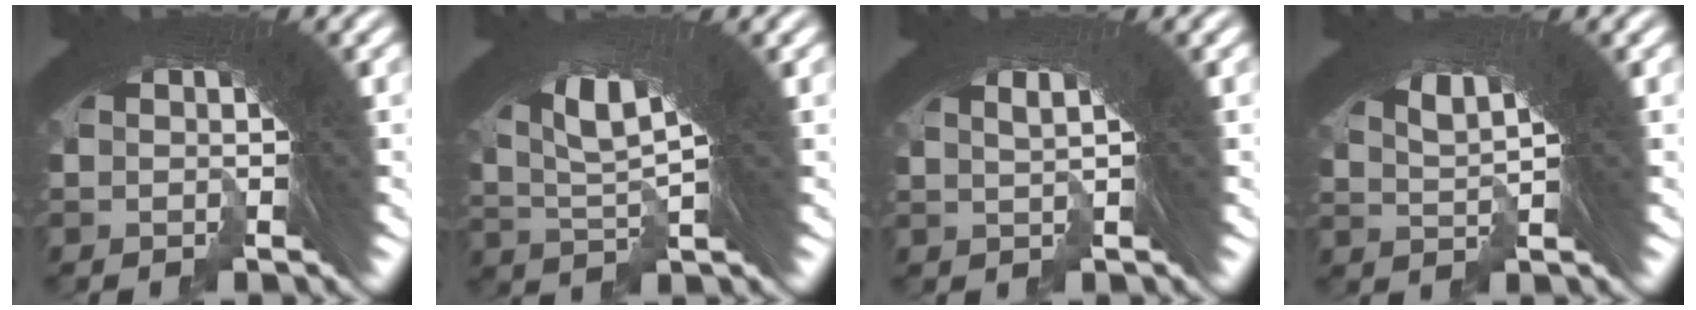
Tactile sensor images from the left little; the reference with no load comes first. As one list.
[{"total": 8.3, "force": [-0.2, 4.7, 6.8], "torque": [-0.154, -0.030, 0.008]}, {"total": 2.6, "force": [0.6, 1.6, 2.0], "torque": [-0.050, 0.003, 0.005]}, {"total": 5.3, "force": [1.1, 2.9, 4.3], "torque": [-0.101, -0.006, 0.017]}]